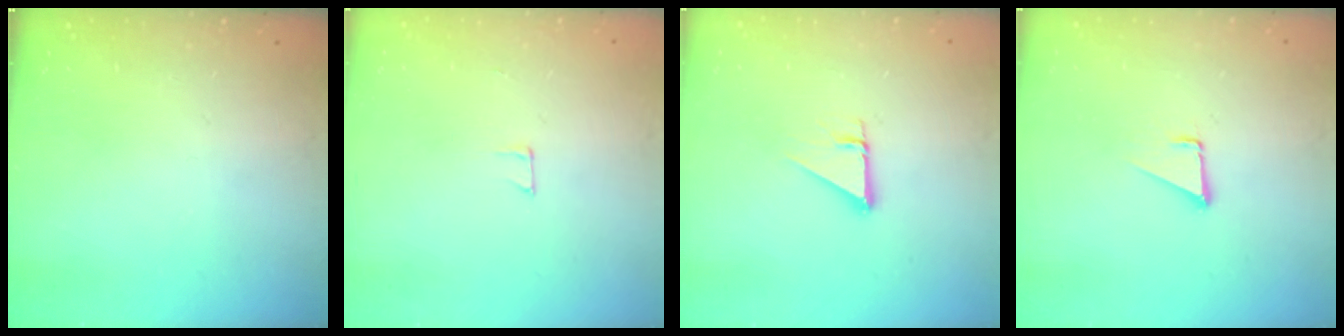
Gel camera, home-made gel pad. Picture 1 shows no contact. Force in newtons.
{"total": 3.9, "press": 3.9, "slide": 0.2}
{"total": 2.7, "press": 2.7, "slide": 0.1}
{"total": 1.7, "press": 1.7, "slide": 0.1}